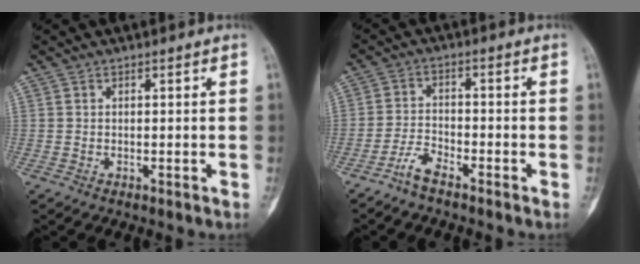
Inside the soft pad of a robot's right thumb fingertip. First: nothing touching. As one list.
[{"total": 4.1, "force": [-3.3, 1.1, 2.1], "torque": [-0.046, 0.018, -0.070]}]